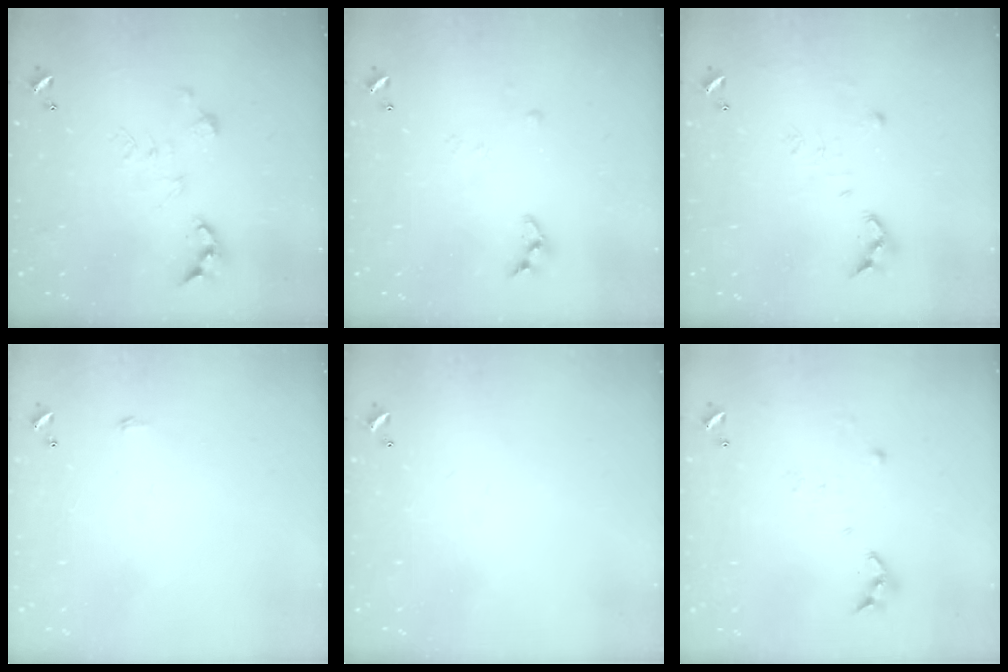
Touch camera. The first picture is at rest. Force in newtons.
{"total": 4.3, "press": 4.3, "slide": 0.4}
{"total": 7.0, "press": 7.0, "slide": 0.5}
{"total": 0.6, "press": 0.6, "slide": 0.2}
{"total": 0.0}
{"total": 6.3, "press": 6.3, "slide": 0.6}